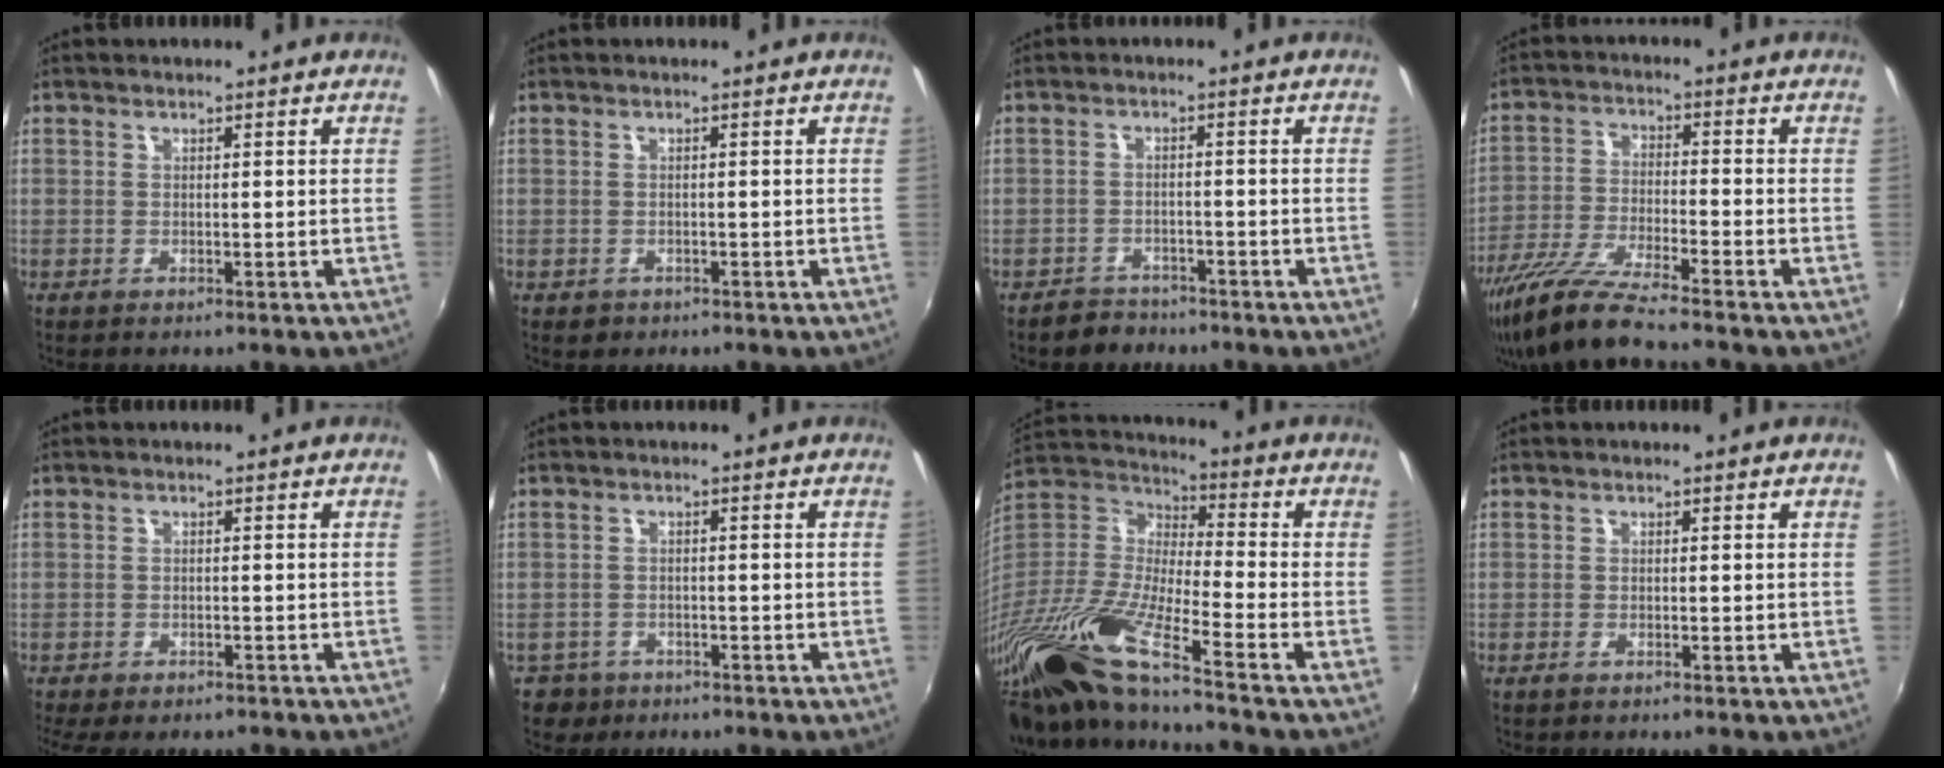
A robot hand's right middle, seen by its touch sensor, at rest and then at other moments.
{"total": 1.6, "force": [-0.8, 1.3, 0.5], "torque": [-0.012, -0.005, -0.010]}
{"total": 4.0, "force": [-3.3, 2.2, 0.2], "torque": [-0.016, 0.007, -0.054]}
{"total": 10.7, "force": [-9.3, -0.4, 5.3], "torque": [-0.113, -0.016, -0.181]}
{"total": 6.9, "force": [-5.7, 2.1, 3.3], "torque": [-0.078, -0.032, -0.089]}
{"total": 4.4, "force": [-2.6, 3.5, 0.7], "torque": [-0.031, -0.002, -0.041]}
{"total": 22.9, "force": [-16.9, 1.9, 15.4], "torque": [-0.295, -0.046, -0.332]}
{"total": 0.8, "force": [-0.6, 0.2, 0.5], "torque": [-0.012, -0.003, -0.014]}